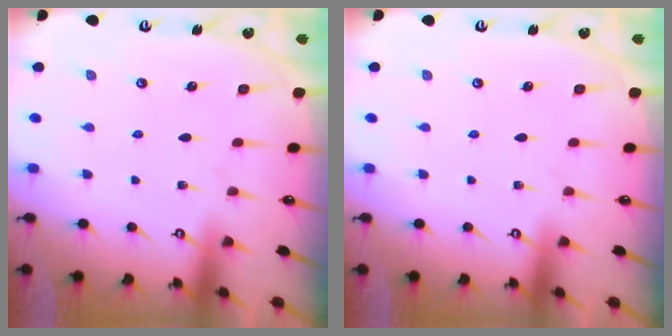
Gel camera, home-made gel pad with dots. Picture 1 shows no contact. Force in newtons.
{"total": 0.0}